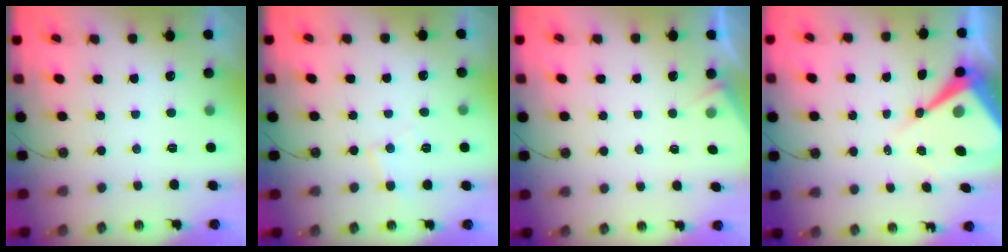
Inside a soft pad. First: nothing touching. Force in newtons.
{"total": 5.9, "press": 5.9, "slide": 0.3}
{"total": 2.9, "press": 2.8, "slide": 0.5}
{"total": 12.8, "press": 12.7, "slide": 1.2}